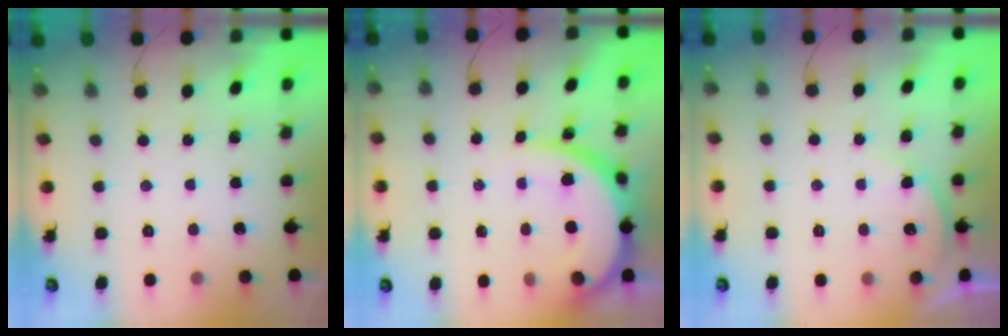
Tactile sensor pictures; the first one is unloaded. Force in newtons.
{"total": 10.7, "press": 10.7, "slide": 1.0}
{"total": 4.2, "press": 4.1, "slide": 0.5}